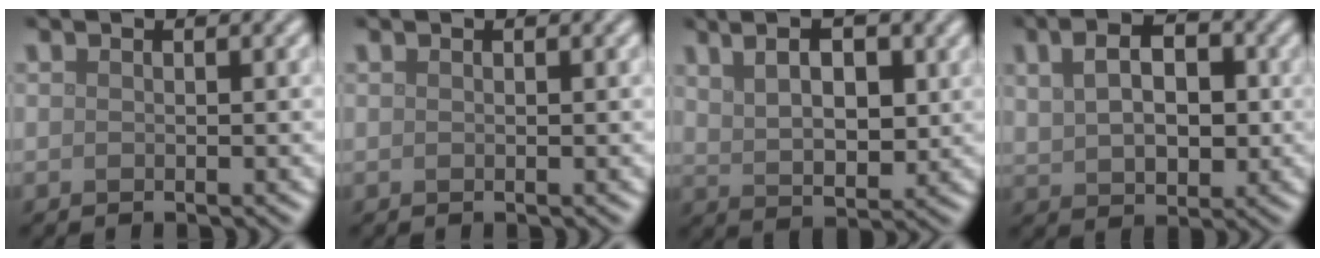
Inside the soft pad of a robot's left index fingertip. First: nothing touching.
{"total": 0.0}
{"total": 7.6, "force": [3.0, 3.7, 5.9], "torque": [-0.087, 0.017, 0.040]}
{"total": 6.1, "force": [1.3, 3.9, 4.6], "torque": [-0.079, 0.011, 0.020]}